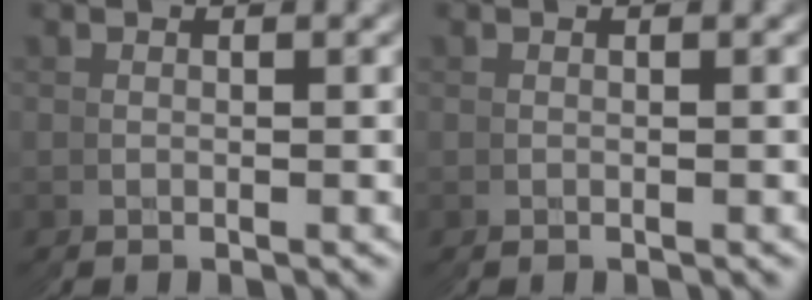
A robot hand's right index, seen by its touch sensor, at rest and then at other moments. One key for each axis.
{"total": 0.0}